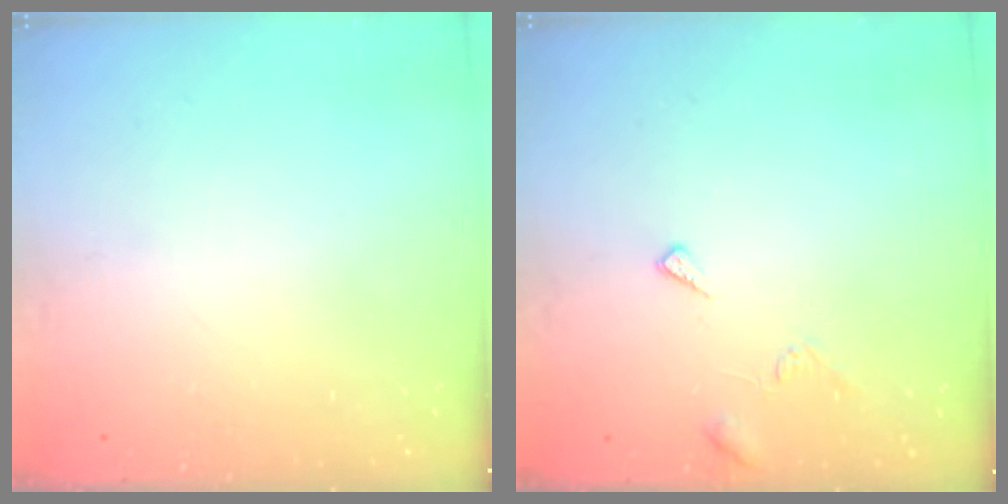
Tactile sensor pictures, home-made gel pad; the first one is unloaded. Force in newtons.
{"total": 5.1, "press": 5.0, "slide": 0.4}